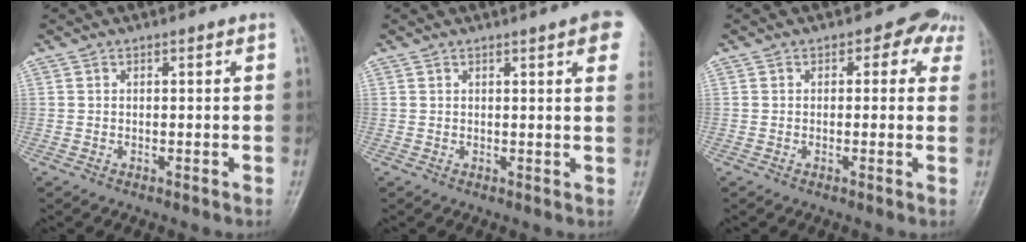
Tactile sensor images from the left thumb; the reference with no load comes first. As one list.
[{"total": 6.6, "force": [3.4, 0.9, 5.6], "torque": [-0.052, 0.000, 0.034]}, {"total": 4.4, "force": [1.9, 3.1, 2.5], "torque": [0.019, 0.003, 0.005]}]